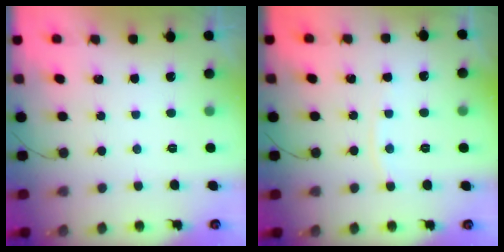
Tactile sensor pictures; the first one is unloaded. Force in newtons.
{"total": 3.6, "press": 3.6, "slide": 0.5}